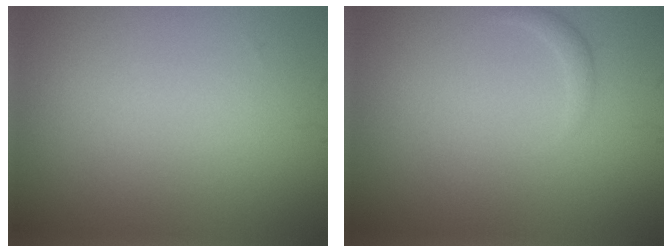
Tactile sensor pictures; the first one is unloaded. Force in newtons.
{"total": 0.7, "press": 0.7, "slide": 0.1}